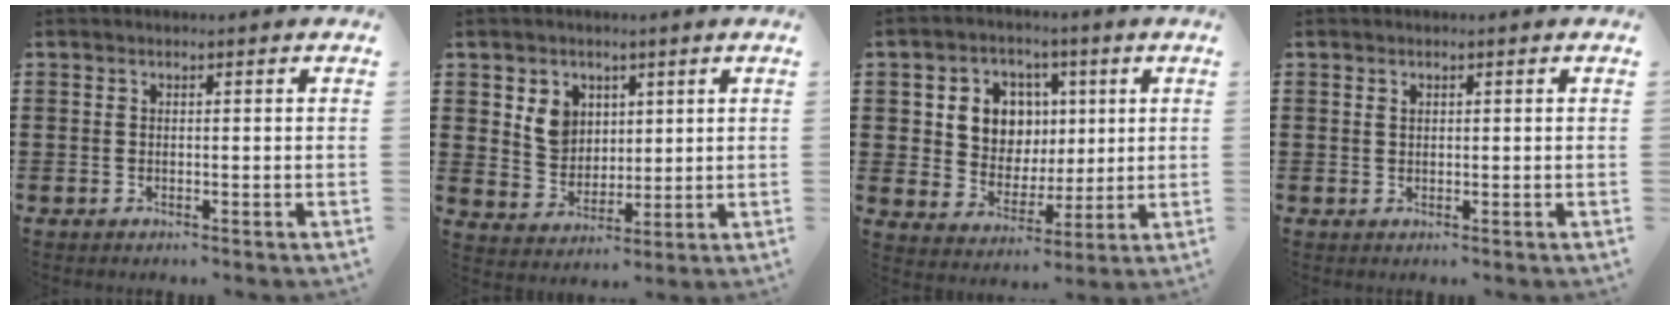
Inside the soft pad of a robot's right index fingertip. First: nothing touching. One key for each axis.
{"total": 5.9, "fx": 2.4, "fy": 5.0, "fz": 1.9, "tx": -0.053, "ty": 0.012, "tz": 0.044}
{"total": 8.0, "fx": 2.0, "fy": 7.1, "fz": 3.0, "tx": -0.080, "ty": 0.013, "tz": 0.036}
{"total": 0.8, "fx": 0.4, "fy": 0.5, "fz": 0.4, "tx": -0.010, "ty": 0.004, "tz": 0.007}